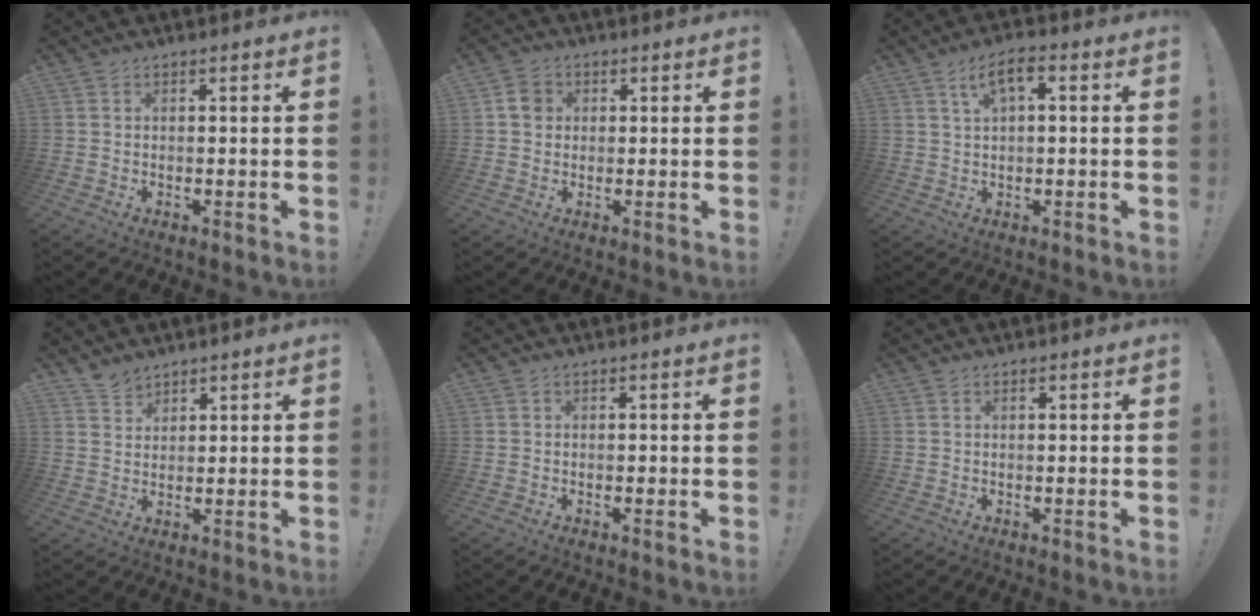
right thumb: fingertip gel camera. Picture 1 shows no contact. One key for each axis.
{"total": 5.0, "fx": 0.9, "fy": 4.3, "fz": 2.5, "tx": -0.028, "ty": 0.005, "tz": 0.017}
{"total": 5.4, "fx": 1.6, "fy": 2.0, "fz": 4.8, "tx": -0.076, "ty": 0.003, "tz": 0.022}
{"total": 3.8, "fx": 3.4, "fy": 1.6, "fz": 0.4, "tx": -0.004, "ty": -0.021, "tz": 0.064}
{"total": 0.5, "fx": -0.4, "fy": 0.4, "fz": 0.1, "tx": -0.006, "ty": 0.004, "tz": -0.006}
{"total": 0.7, "fx": 0.4, "fy": 0.0, "fz": 0.5, "tx": -0.010, "ty": 0.000, "tz": 0.006}